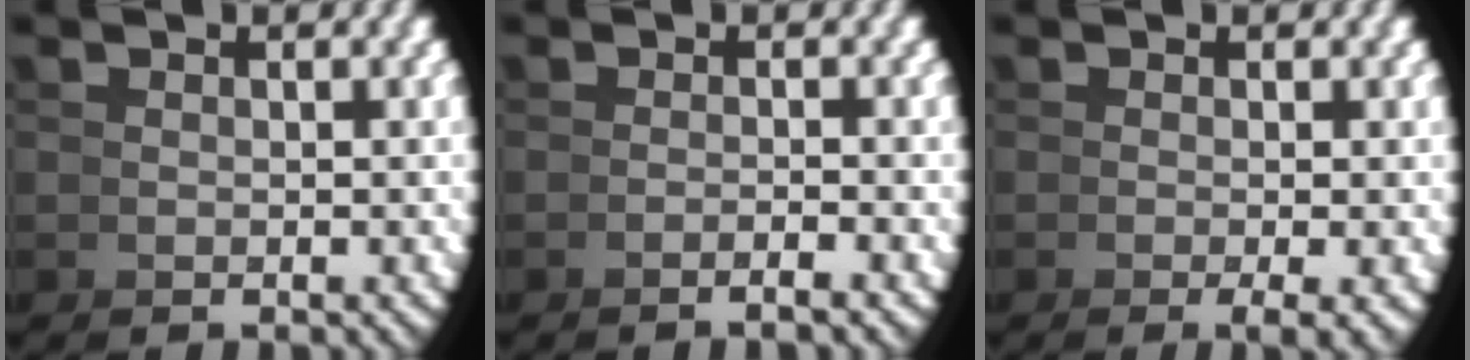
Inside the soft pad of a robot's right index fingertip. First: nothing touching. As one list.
[{"total": 1.6, "force": [-1.2, -0.7, 0.7], "torque": [-0.003, 0.015, -0.028]}, {"total": 2.5, "force": [-1.3, 0.4, 2.1], "torque": [-0.028, -0.003, -0.017]}]